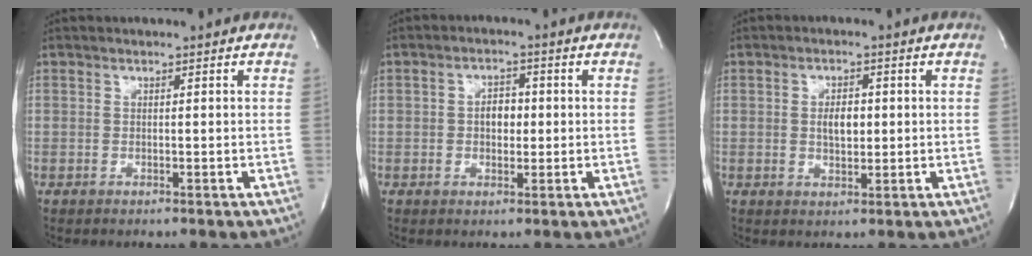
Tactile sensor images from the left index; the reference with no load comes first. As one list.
[{"total": 3.5, "force": [-0.1, 2.2, 2.7], "torque": [-0.041, 0.008, -0.001]}, {"total": 3.6, "force": [0.2, 1.8, 3.1], "torque": [-0.050, 0.000, 0.005]}]